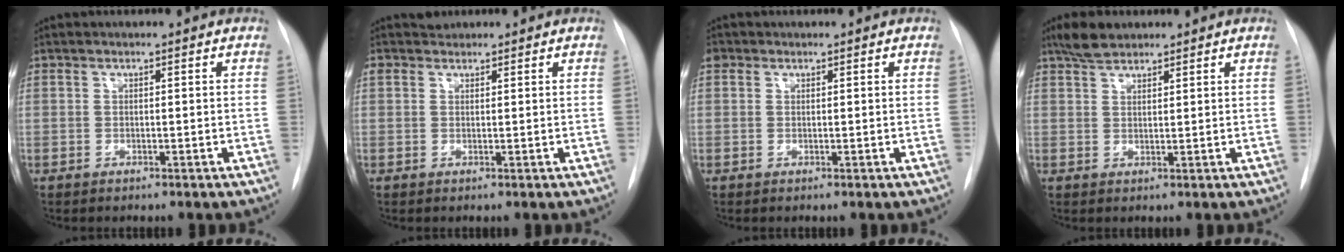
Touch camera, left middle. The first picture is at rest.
{"total": 1.5, "force": [1.3, 0.6, -0.3], "torque": [0.002, 0.011, 0.023]}
{"total": 1.5, "force": [0.8, 1.2, 0.3], "torque": [-0.002, 0.012, 0.013]}
{"total": 3.6, "force": [3.1, 1.2, 1.4], "torque": [-0.032, 0.007, 0.059]}